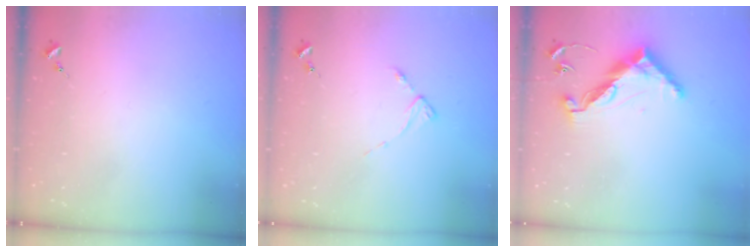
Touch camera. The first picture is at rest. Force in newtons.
{"total": 2.7, "press": 2.7, "slide": 0.4}
{"total": 11.6, "press": 11.6, "slide": 0.4}